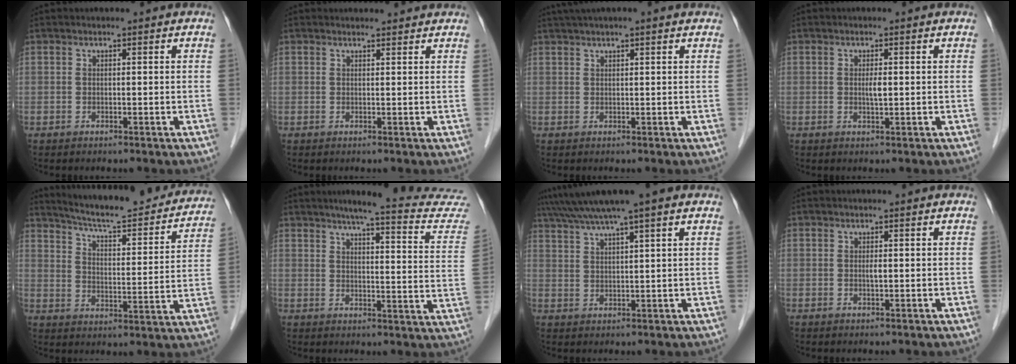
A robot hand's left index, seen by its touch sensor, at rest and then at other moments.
{"total": 3.0, "force": [2.9, 0.6, 0.4], "torque": [-0.010, 0.012, 0.032]}
{"total": 6.0, "force": [4.7, 0.1, 3.8], "torque": [-0.063, 0.042, 0.074]}
{"total": 1.4, "force": [0.0, 0.3, 1.4], "torque": [-0.027, -0.001, -0.001]}
{"total": 23.0, "force": [21.0, 3.2, 8.9], "torque": [-0.129, -0.031, 0.272]}
{"total": 19.5, "force": [17.9, 0.7, 7.7], "torque": [-0.089, -0.057, 0.200]}
{"total": 9.4, "force": [7.4, -0.5, 5.8], "torque": [-0.104, 0.038, 0.113]}
{"total": 0.7, "force": [0.0, 0.2, 0.7], "torque": [-0.015, -0.001, -0.002]}